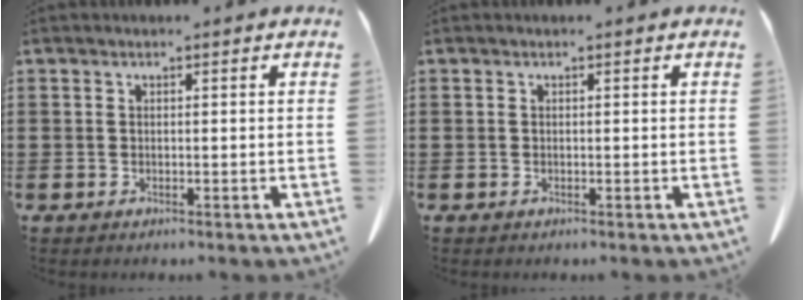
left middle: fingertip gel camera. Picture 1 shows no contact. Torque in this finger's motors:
{"motor_torque": [-1.15, 0.29, 0.03, -0.01]}